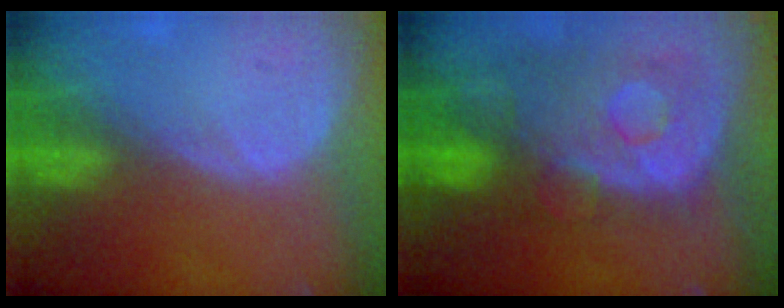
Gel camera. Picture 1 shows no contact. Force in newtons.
{"total": 11.2, "press": 9.8, "slide": 5.5}